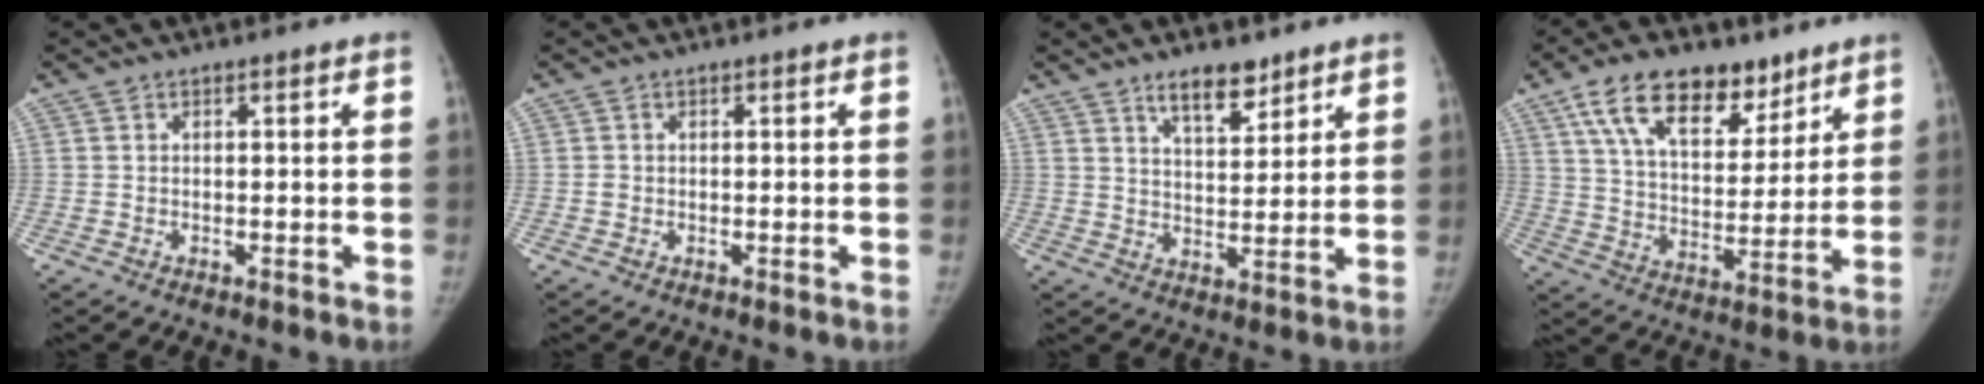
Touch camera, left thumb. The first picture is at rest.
{"total": 0.9, "force": [0.0, 0.9, 0.3], "torque": [-0.001, 0.001, 0.001]}
{"total": 7.6, "force": [5.5, 3.1, 4.1], "torque": [-0.040, -0.040, 0.093]}
{"total": 17.9, "force": [10.9, 9.7, 10.4], "torque": [-0.133, -0.037, 0.188]}